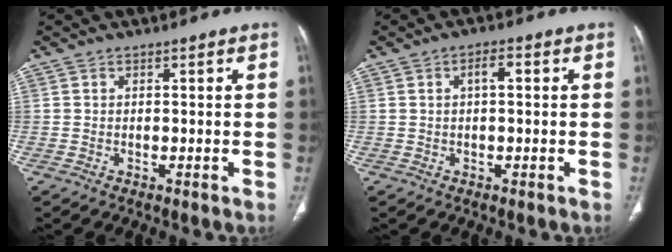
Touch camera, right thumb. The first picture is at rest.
{"total": 2.5, "force": [0.5, 1.0, 2.2], "torque": [-0.038, 0.009, 0.007]}